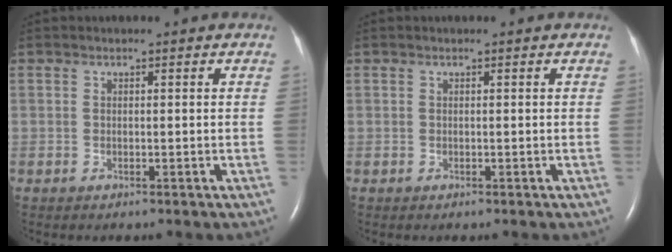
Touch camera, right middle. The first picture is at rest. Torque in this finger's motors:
{"motor_torque": [-0.04, -0.13, 0.00, 0.00]}